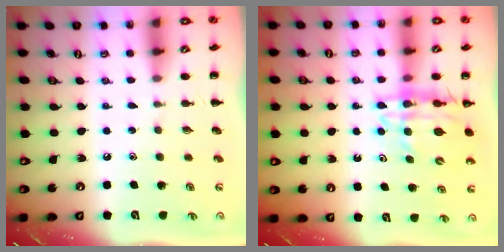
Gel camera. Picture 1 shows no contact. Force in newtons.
{"total": 13.4, "press": 12.9, "slide": 3.5}